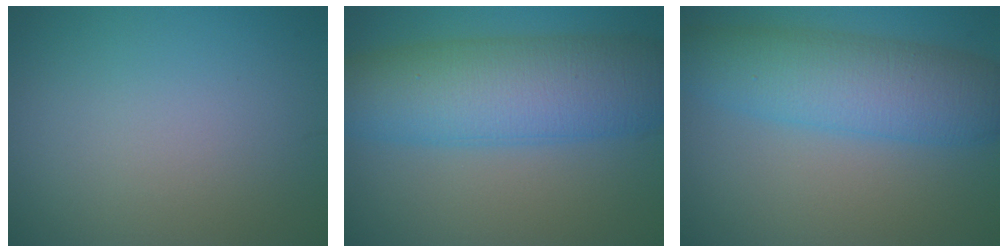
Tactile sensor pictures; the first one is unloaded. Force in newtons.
{"total": 10.2, "press": 10.2, "slide": 0.1}
{"total": 7.7, "press": 7.7, "slide": 0.3}